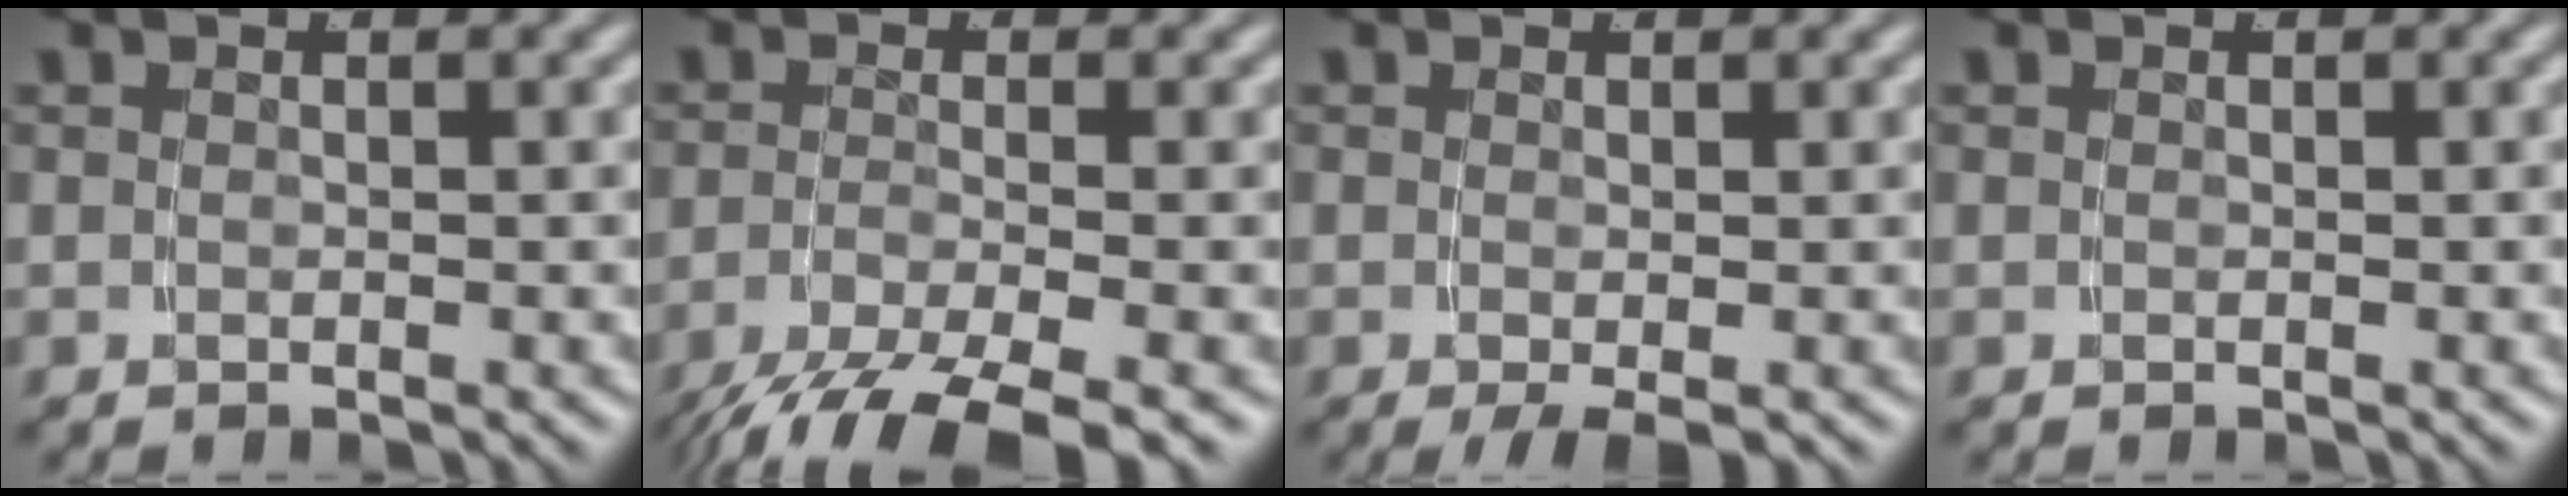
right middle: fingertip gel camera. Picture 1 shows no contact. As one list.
[{"total": 6.2, "force": [-3.9, 2.1, 4.3], "torque": [-0.083, -0.024, -0.044]}, {"total": 3.2, "force": [-2.0, 1.2, 2.2], "torque": [-0.030, -0.013, -0.021]}, {"total": 0.0}]